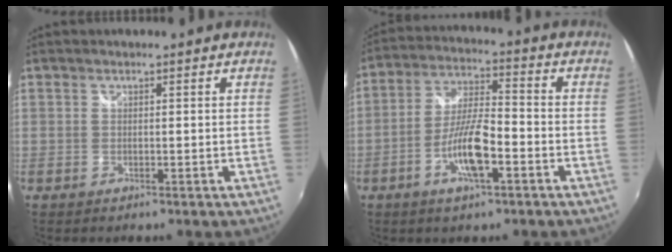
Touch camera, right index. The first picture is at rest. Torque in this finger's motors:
{"motor_torque": [1.61, -0.29, 0.81, 0.09]}